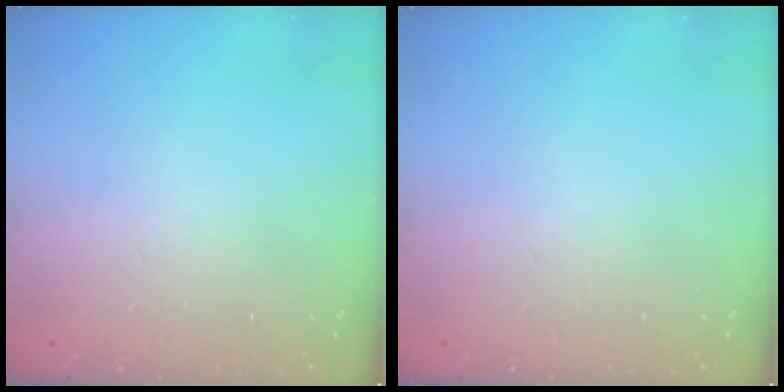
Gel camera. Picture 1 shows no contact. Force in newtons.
{"total": 0.0}